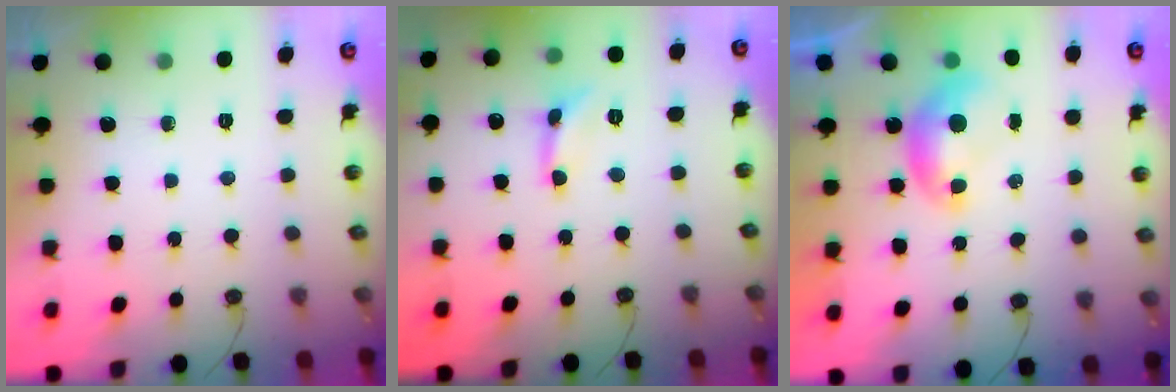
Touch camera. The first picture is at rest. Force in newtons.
{"total": 0.9, "press": 0.8, "slide": 0.3}
{"total": 0.0}